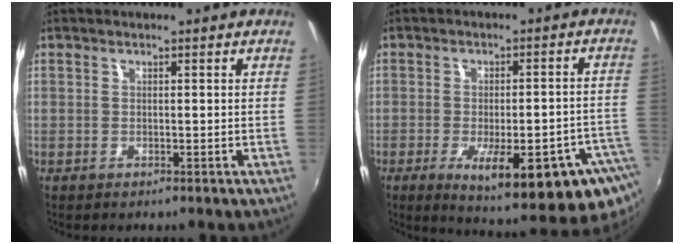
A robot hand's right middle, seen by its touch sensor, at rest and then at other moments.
{"total": 20.2, "force": [-9.6, 4.6, 17.1], "torque": [-0.237, -0.048, -0.120]}